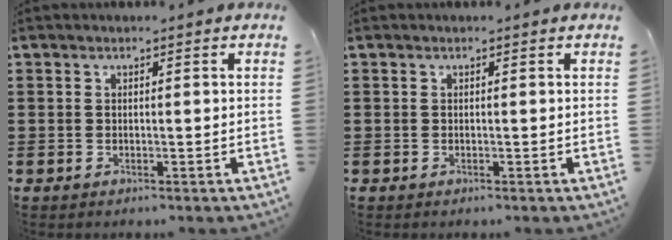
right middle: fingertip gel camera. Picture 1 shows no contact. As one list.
[{"total": 0.0}]